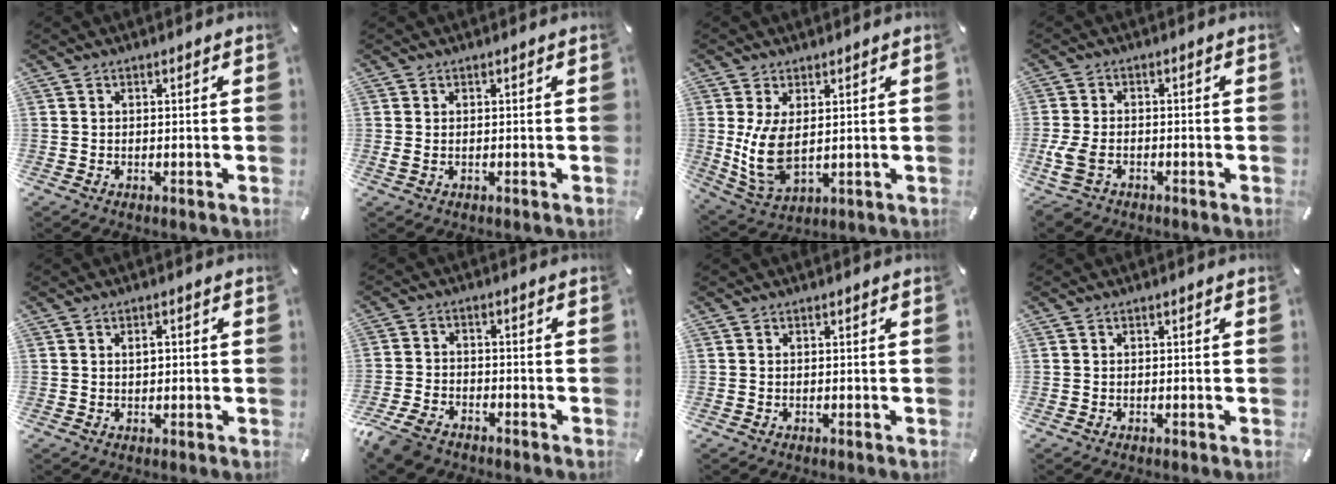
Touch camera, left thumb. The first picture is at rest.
{"total": 0.7, "force": [0.0, 0.5, 0.6], "torque": [-0.014, -0.001, 0.001]}
{"total": 8.9, "force": [1.1, 4.9, 7.4], "torque": [-0.177, -0.019, 0.024]}
{"total": 6.3, "force": [-2.4, 4.1, 4.2], "torque": [-0.105, 0.001, -0.046]}
{"total": 1.9, "force": [0.4, 1.1, 1.5], "torque": [-0.016, -0.001, 0.004]}
{"total": 6.0, "force": [-4.9, 2.8, 2.1], "torque": [-0.061, 0.013, -0.098]}
{"total": 0.0}
{"total": 0.0}